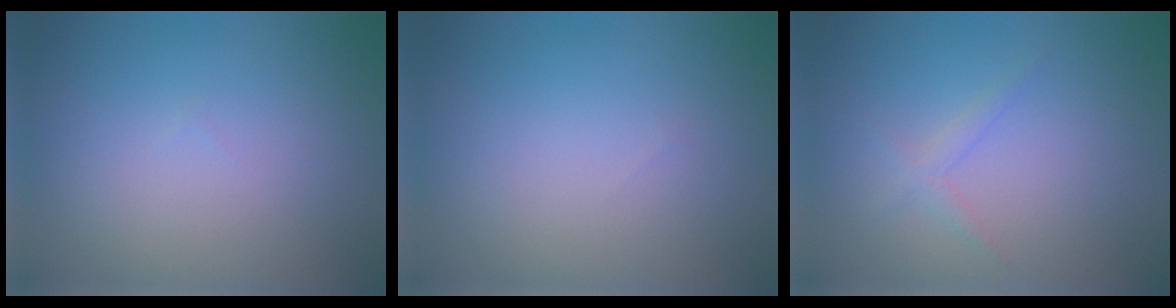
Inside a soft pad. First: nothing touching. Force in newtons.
{"total": 0.0}
{"total": 1.1, "press": 1.1, "slide": 0.1}